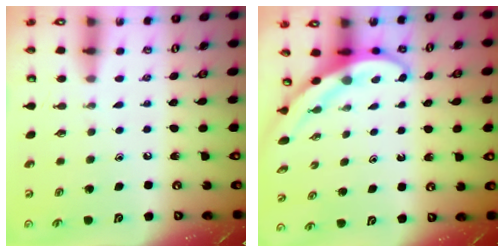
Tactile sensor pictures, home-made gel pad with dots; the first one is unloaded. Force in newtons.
{"total": 3.8, "press": 3.7, "slide": 0.7}